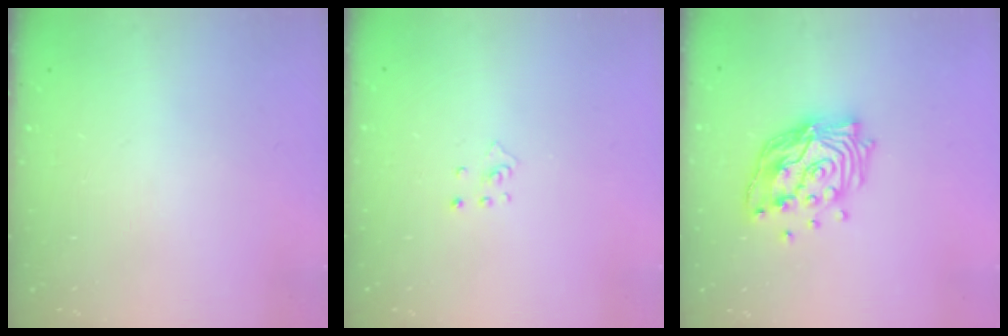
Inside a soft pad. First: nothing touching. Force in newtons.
{"total": 2.9, "press": 2.9, "slide": 0.3}
{"total": 14.8, "press": 14.8, "slide": 1.2}